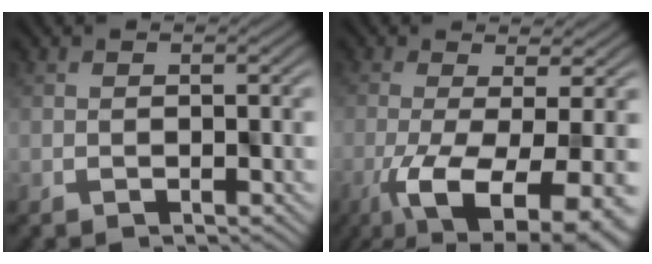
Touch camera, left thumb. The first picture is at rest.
{"total": 11.8, "force": [-5.2, 3.6, 10.0], "torque": [-0.169, -0.024, -0.071]}